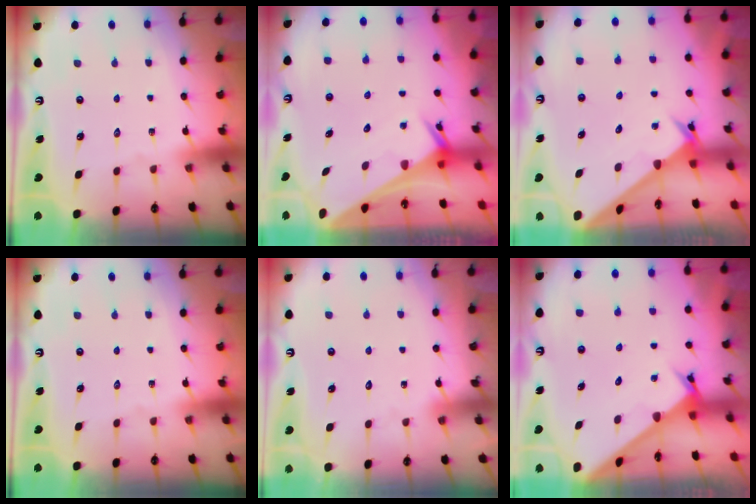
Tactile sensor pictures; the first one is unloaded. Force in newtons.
{"total": 2.5, "press": 2.5, "slide": 0.1}
{"total": 2.6, "press": 2.6, "slide": 0.2}
{"total": 0.0}
{"total": 1.9, "press": 1.9, "slide": 0.1}
{"total": 2.4, "press": 2.4, "slide": 0.1}